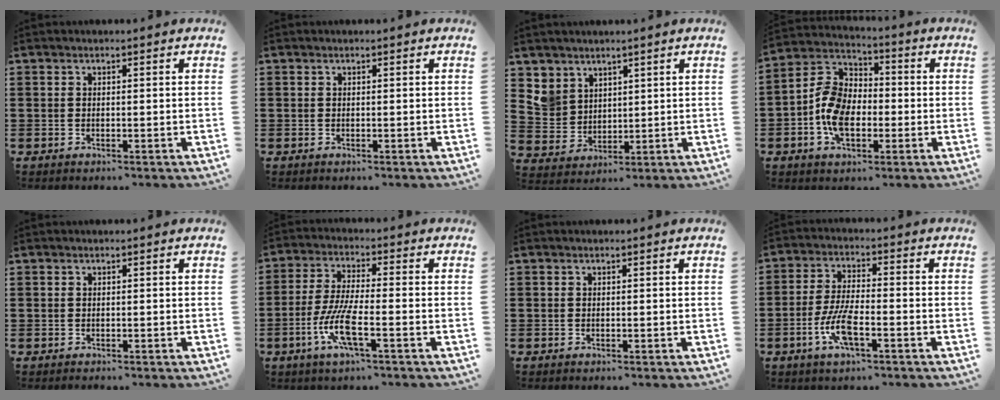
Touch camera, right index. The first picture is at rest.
{"total": 0.0}
{"total": 5.1, "force": [3.2, 4.0, 0.5], "torque": [-0.036, 0.004, 0.064]}
{"total": 9.7, "force": [-2.0, 6.6, 6.9], "torque": [-0.175, 0.009, -0.045]}
{"total": 0.0}
{"total": 8.1, "force": [-3.3, 1.7, 7.2], "torque": [-0.166, -0.017, -0.069]}
{"total": 0.0}
{"total": 7.1, "force": [-2.8, 2.1, 6.1], "torque": [-0.141, -0.012, -0.058]}